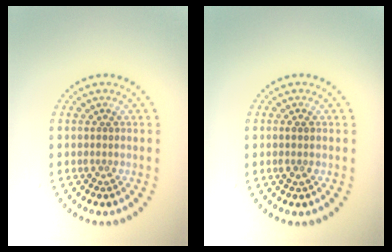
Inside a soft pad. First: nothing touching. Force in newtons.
{"total": 1.1, "press": 1.0, "slide": 0.4}